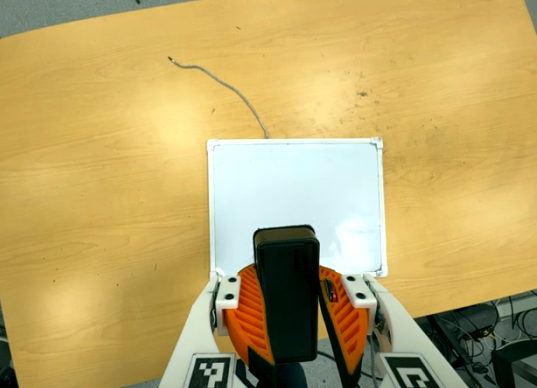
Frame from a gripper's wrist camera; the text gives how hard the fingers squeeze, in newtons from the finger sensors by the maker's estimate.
{"total": 11.5, "left": 11.0, "right": 12.0}